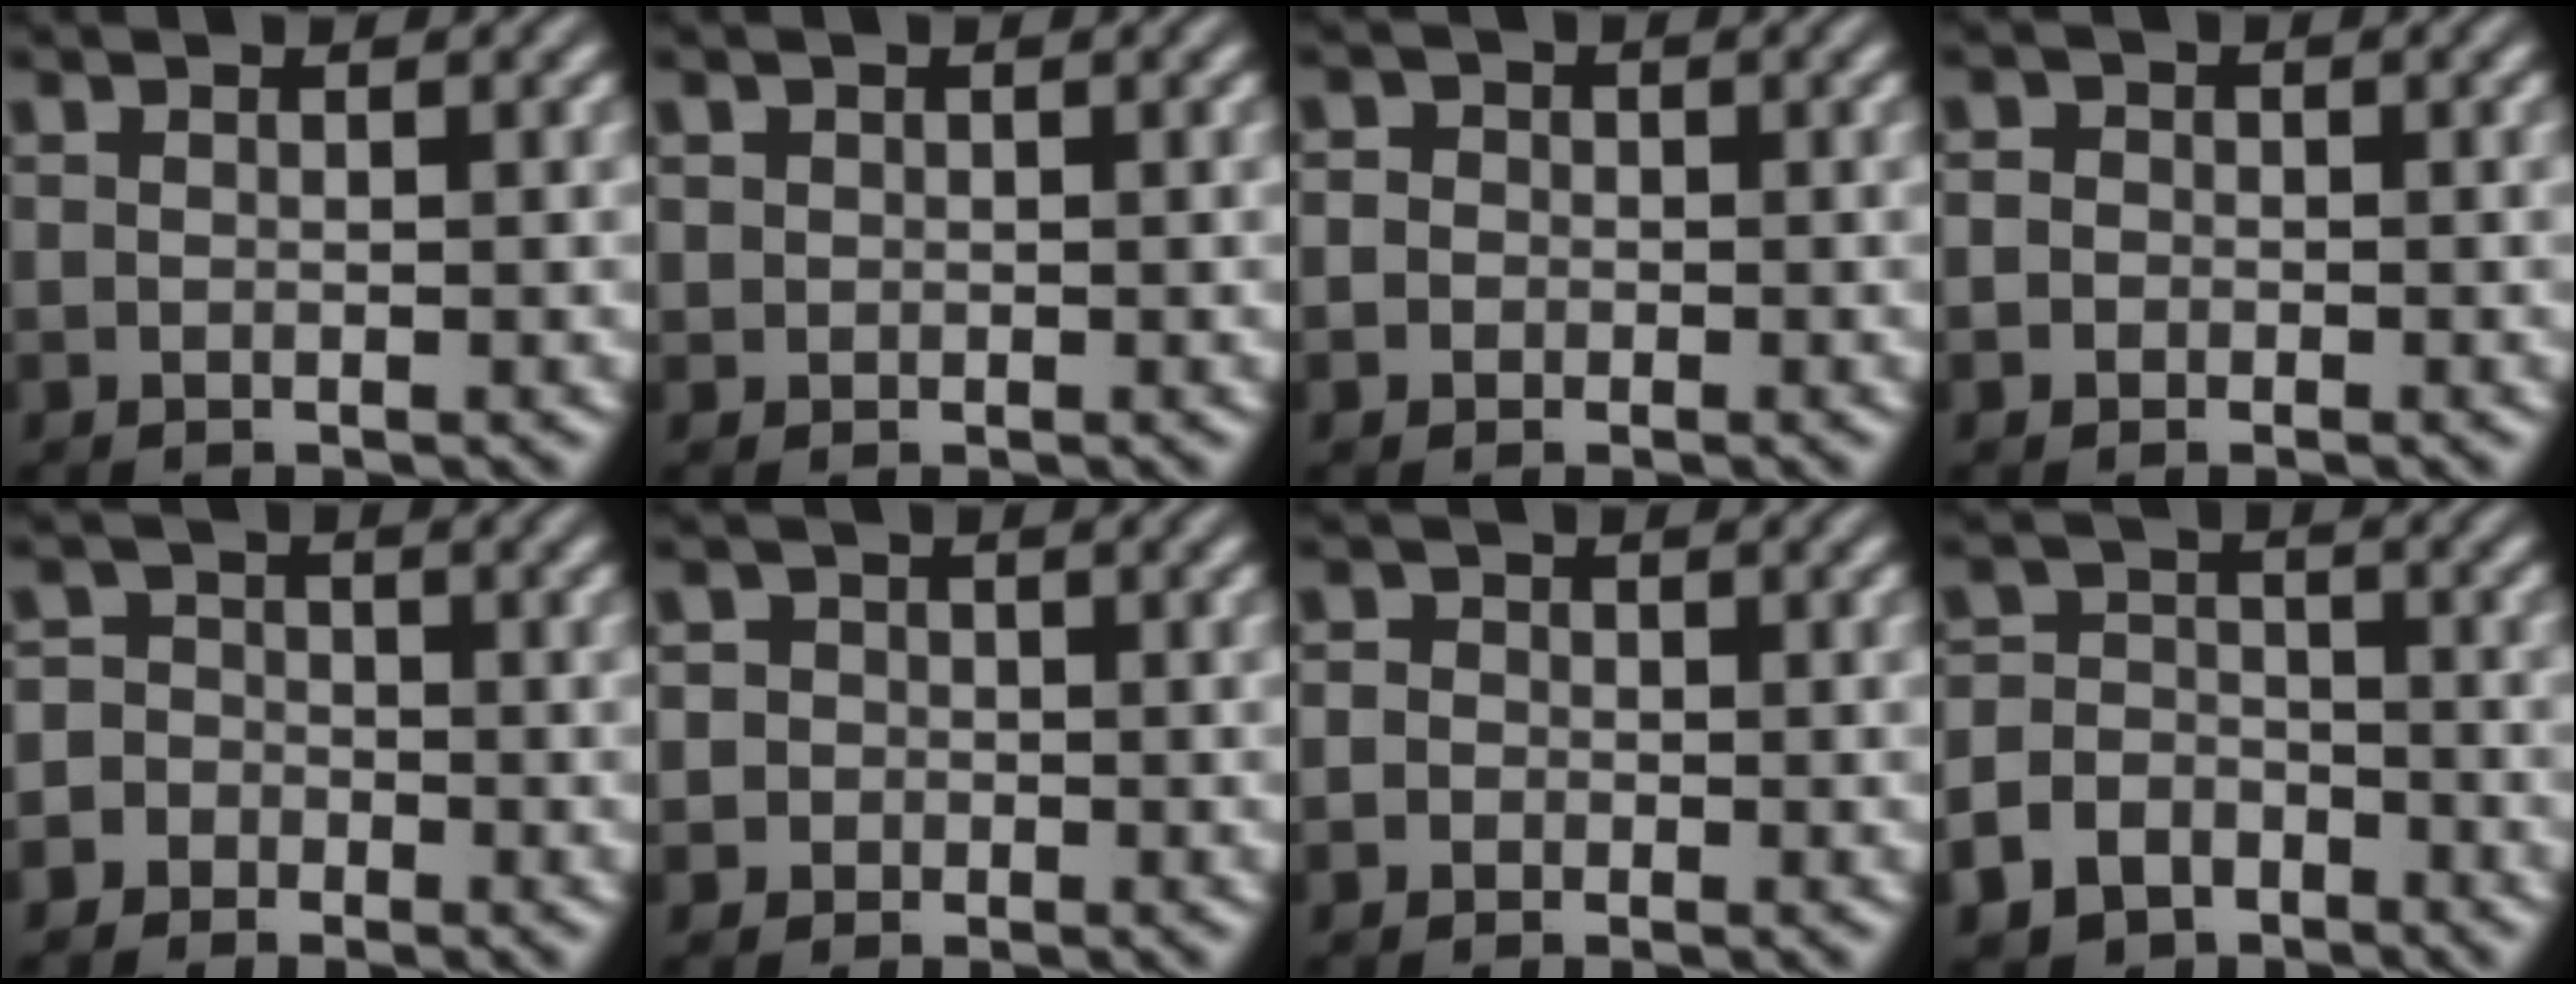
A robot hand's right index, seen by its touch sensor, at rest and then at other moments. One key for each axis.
{"total": 0.8, "fx": 0.3, "fy": 0.7, "fz": 0.1, "tx": -0.008, "ty": -0.011, "tz": 0.014}
{"total": 2.3, "fx": -0.4, "fy": 2.2, "fz": 0.3, "tx": -0.002, "ty": 0.001, "tz": -0.017}
{"total": 1.4, "fx": -0.5, "fy": 1.3, "fz": 0.0, "tx": 0.004, "ty": -0.001, "tz": -0.015}
{"total": 4.9, "fx": -2.1, "fy": 4.3, "fz": 0.5, "tx": -0.009, "ty": -0.015, "tz": -0.042}
{"total": 3.9, "fx": -0.9, "fy": 3.7, "fz": 0.5, "tx": -0.011, "ty": -0.006, "tz": -0.024}
{"total": 1.3, "fx": -0.6, "fy": 1.2, "fz": 0.0, "tx": 0.007, "ty": -0.002, "tz": -0.018}
{"total": 8.0, "fx": -4.1, "fy": 6.6, "fz": 1.9, "tx": -0.029, "ty": -0.029, "tz": -0.072}